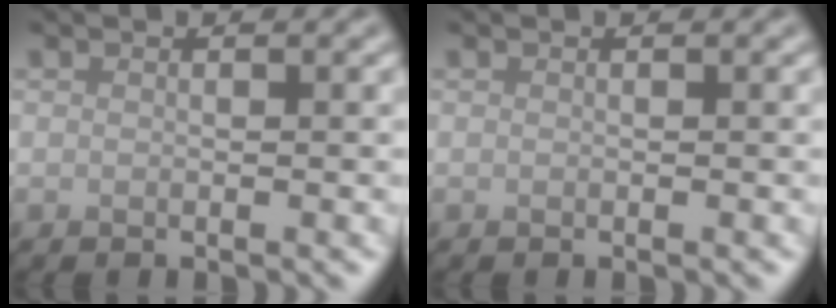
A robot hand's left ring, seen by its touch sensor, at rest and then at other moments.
{"total": 0.0}